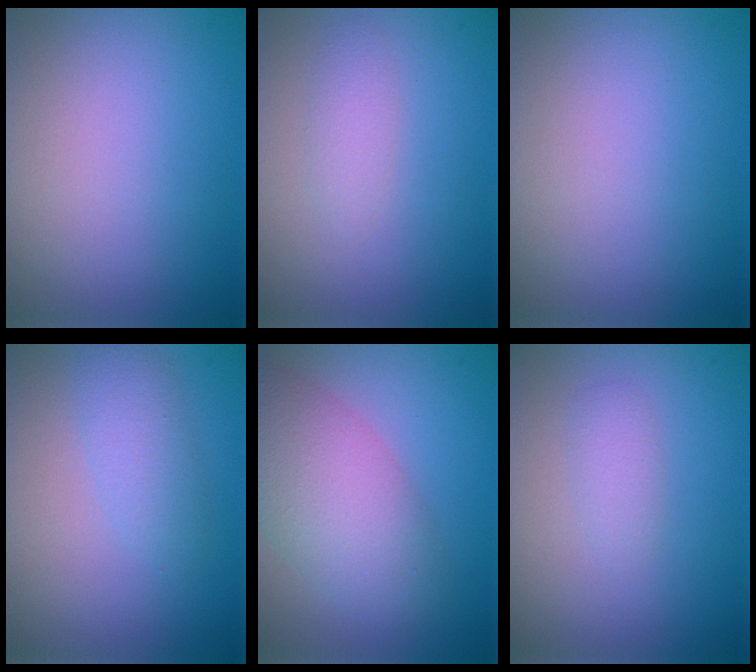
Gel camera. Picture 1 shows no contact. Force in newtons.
{"total": 1.3, "press": 1.3, "slide": 0.0}
{"total": 0.0}
{"total": 2.2, "press": 2.2, "slide": 0.1}
{"total": 6.4, "press": 6.4, "slide": 0.4}
{"total": 1.2, "press": 1.2, "slide": 0.1}